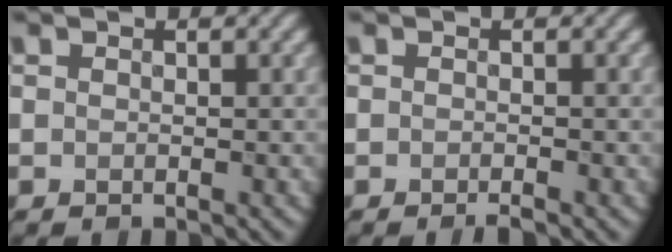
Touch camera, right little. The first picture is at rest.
{"total": 1.1, "force": [-0.7, 0.1, 0.8], "torque": [-0.012, -0.002, -0.015]}